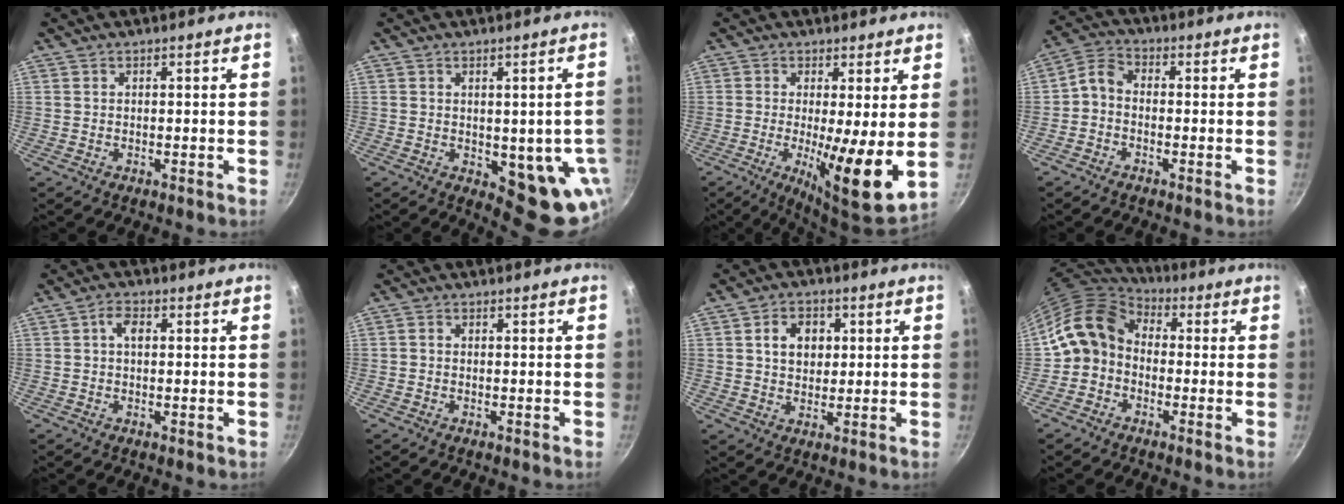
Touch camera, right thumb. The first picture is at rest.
{"total": 12.2, "force": [-1.9, 5.9, 10.5], "torque": [-0.078, -0.014, -0.016]}
{"total": 11.3, "force": [-0.2, 2.1, 11.1], "torque": [-0.177, -0.027, -0.003]}
{"total": 4.2, "force": [-1.5, 2.9, 2.7], "torque": [-0.059, 0.032, -0.043]}
{"total": 3.3, "force": [0.5, 2.0, 2.6], "torque": [-0.041, 0.005, 0.004]}
{"total": 0.7, "force": [-0.3, 0.5, 0.3], "torque": [-0.004, 0.002, -0.007]}
{"total": 6.6, "force": [1.5, 5.2, 3.7], "torque": [-0.038, 0.002, 0.022]}
{"total": 10.2, "force": [-0.7, 8.4, 5.7], "torque": [-0.083, 0.034, -0.037]}